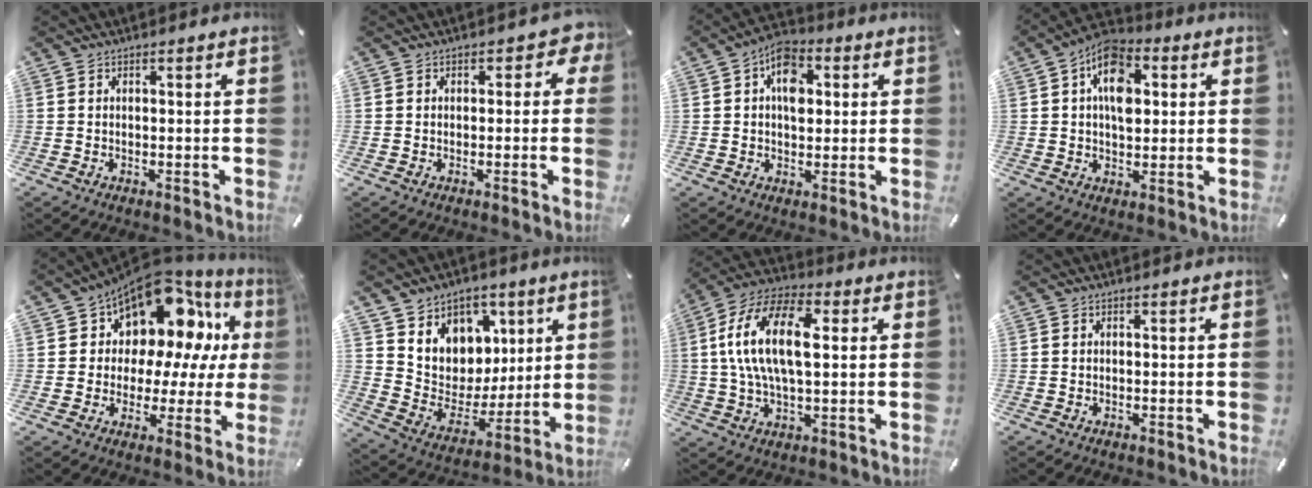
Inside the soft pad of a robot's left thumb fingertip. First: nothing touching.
{"total": 3.3, "force": [0.6, 2.4, 2.2], "torque": [-0.020, 0.002, 0.004]}
{"total": 9.2, "force": [2.2, 6.3, 6.4], "torque": [-0.086, 0.003, 0.039]}
{"total": 11.8, "force": [3.0, 7.8, 8.3], "torque": [-0.121, 0.001, 0.056]}
{"total": 12.3, "force": [7.6, 8.1, 5.2], "torque": [-0.088, -0.071, 0.136]}
{"total": 9.9, "force": [3.9, 9.1, 0.2], "torque": [-0.011, -0.050, 0.084]}
{"total": 16.7, "force": [3.0, 9.0, 13.8], "torque": [-0.292, 0.007, 0.046]}
{"total": 0.0}